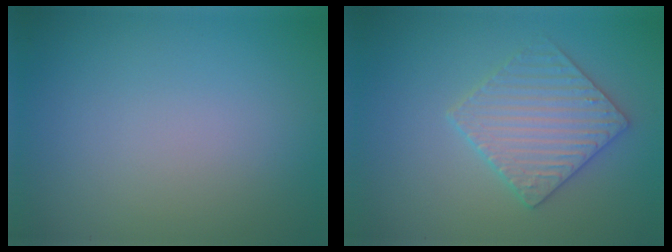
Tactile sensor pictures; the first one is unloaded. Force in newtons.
{"total": 3.6, "press": 3.5, "slide": 1.1}